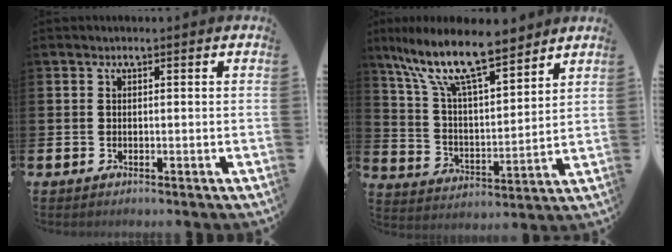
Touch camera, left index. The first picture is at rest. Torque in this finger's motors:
{"motor_torque": [1.04, -1.05, 1.05, 0.21]}